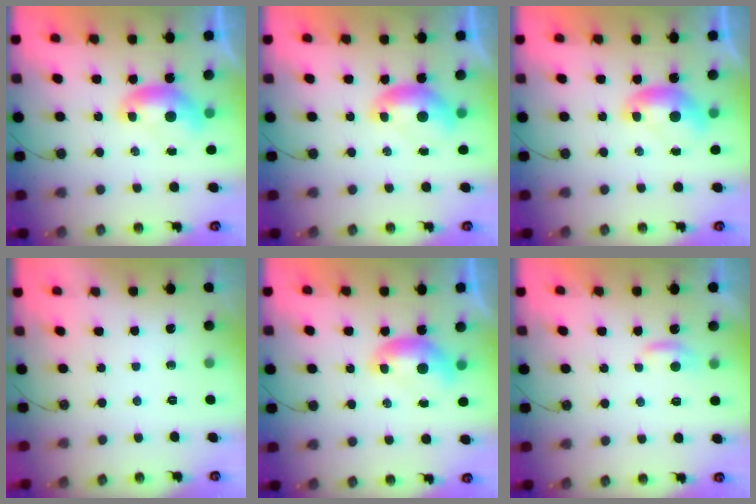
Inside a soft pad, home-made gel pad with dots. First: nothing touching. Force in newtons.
{"total": 0.0}
{"total": 0.0}
{"total": 0.0}
{"total": 0.0}
{"total": 1.8, "press": 1.8, "slide": 0.4}